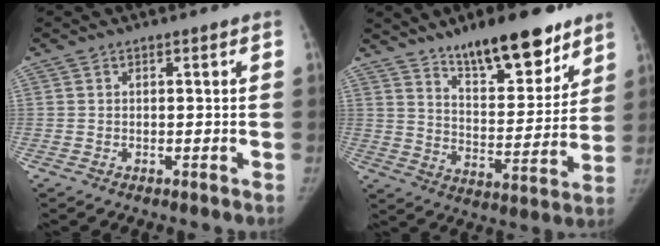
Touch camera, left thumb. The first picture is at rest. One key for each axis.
{"total": 17.2, "fx": 12.4, "fy": 5.9, "fz": 10.4, "tx": -0.107, "ty": -0.079, "tz": 0.201}